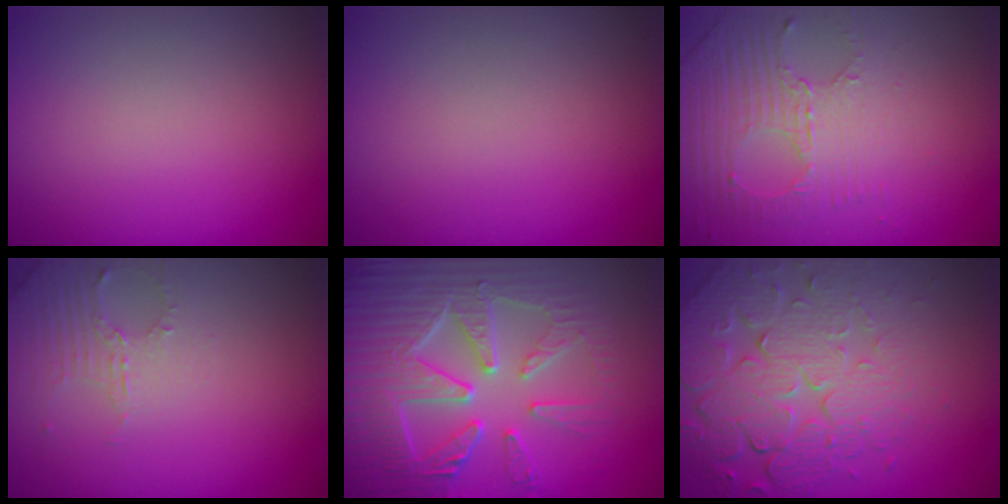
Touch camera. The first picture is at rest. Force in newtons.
{"total": 0.0}
{"total": 4.6, "press": 3.0, "slide": 3.4}
{"total": 2.6, "press": 2.5, "slide": 0.7}
{"total": 8.2, "press": 6.4, "slide": 5.1}
{"total": 7.9, "press": 5.6, "slide": 5.5}